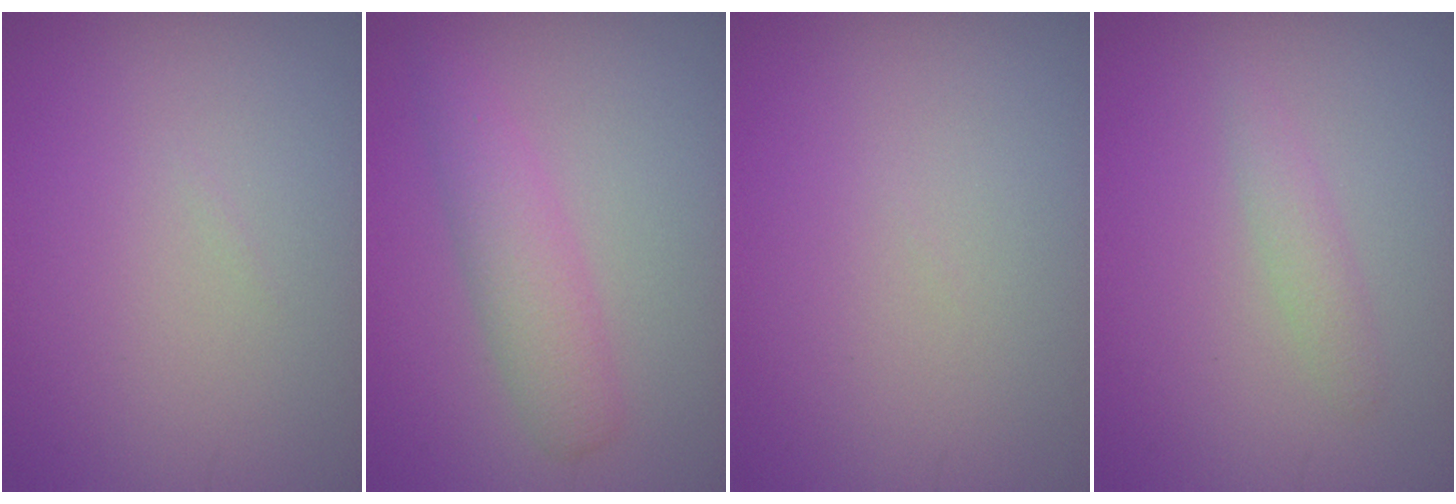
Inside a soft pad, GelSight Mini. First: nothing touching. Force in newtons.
{"total": 3.0, "press": 3.0, "slide": 0.1}
{"total": 0.0}
{"total": 1.3, "press": 1.3, "slide": 0.0}